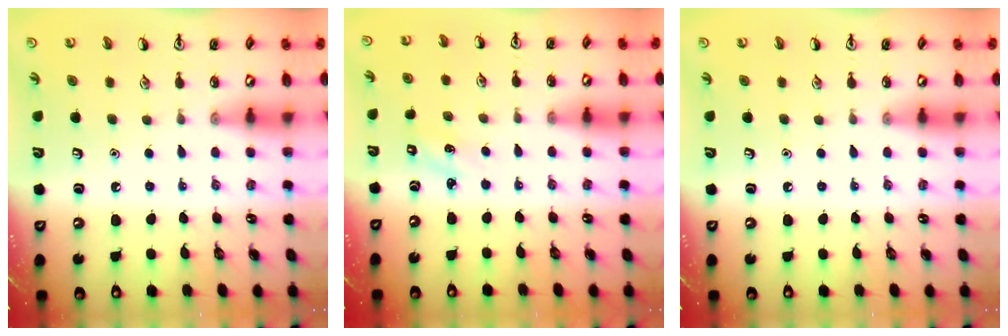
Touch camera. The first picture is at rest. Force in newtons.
{"total": 1.3, "press": 1.2, "slide": 0.4}
{"total": 0.0}